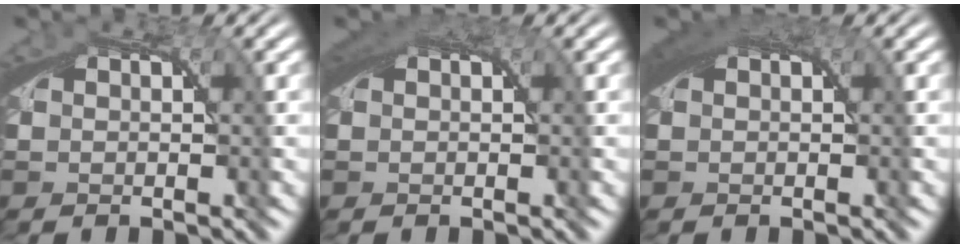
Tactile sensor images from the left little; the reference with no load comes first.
{"total": 1.8, "force": [0.7, 1.0, 1.3], "torque": [-0.029, -0.001, 0.012]}
{"total": 2.5, "force": [0.9, 1.3, 2.0], "torque": [-0.041, -0.002, 0.015]}